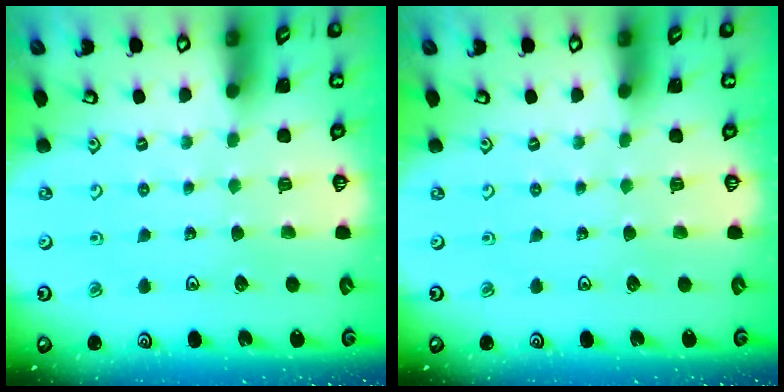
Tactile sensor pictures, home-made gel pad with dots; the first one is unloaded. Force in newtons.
{"total": 0.0}